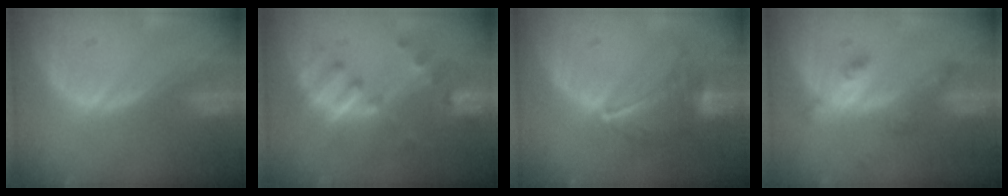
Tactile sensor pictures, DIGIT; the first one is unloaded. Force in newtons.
{"total": 7.6, "press": 6.8, "slide": 3.4}
{"total": 6.8, "press": 6.6, "slide": 1.4}
{"total": 4.3, "press": 3.8, "slide": 1.9}